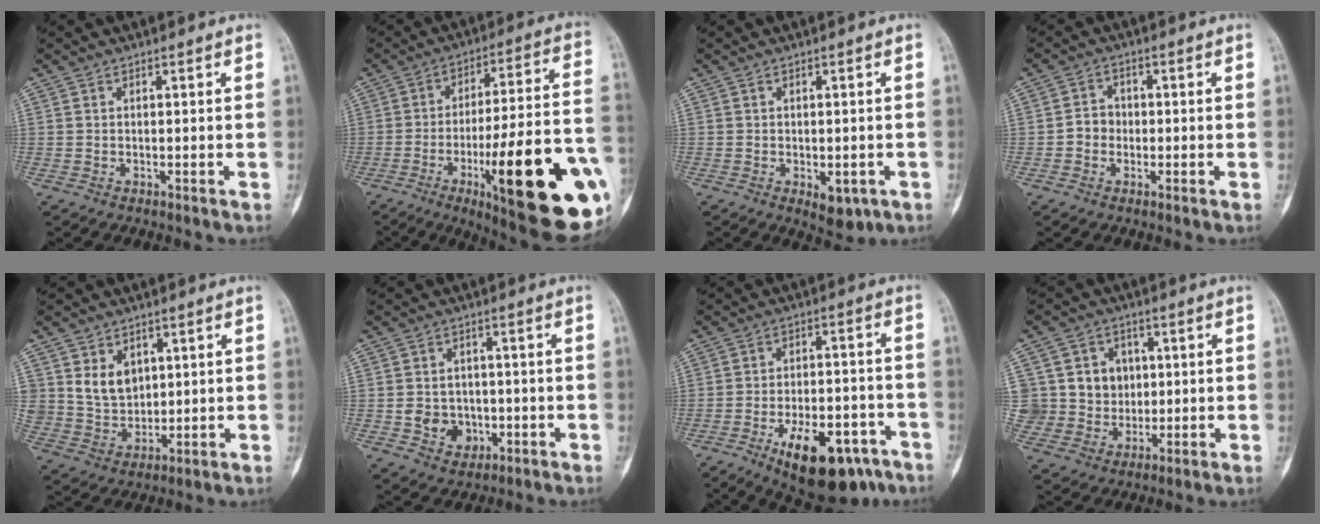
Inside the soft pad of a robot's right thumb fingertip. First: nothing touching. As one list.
[{"total": 31.1, "force": [-9.8, 7.6, 28.5], "torque": [-0.364, 0.022, -0.136]}, {"total": 4.8, "force": [-1.6, 2.7, 3.6], "torque": [-0.031, 0.002, -0.010]}, {"total": 3.4, "force": [-0.7, 3.1, 1.4], "torque": [-0.006, 0.012, -0.021]}, {"total": 8.0, "force": [2.8, 6.3, 4.2], "torque": [-0.048, -0.023, 0.064]}, {"total": 6.8, "force": [-1.5, 5.8, 3.2], "torque": [-0.019, 0.010, -0.017]}, {"total": 17.4, "force": [-9.6, 7.9, 12.2], "torque": [-0.148, 0.049, -0.133]}, {"total": 11.8, "force": [1.9, 11.2, 3.1], "torque": [-0.013, 0.016, 0.047]}]